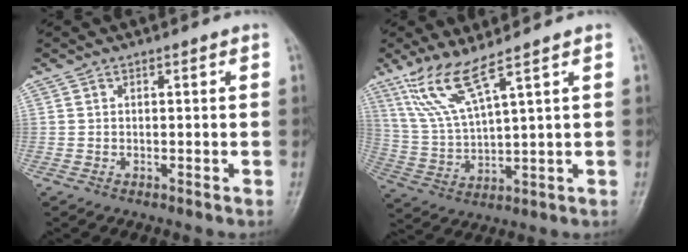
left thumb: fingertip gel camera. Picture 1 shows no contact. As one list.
[{"total": 8.7, "force": [6.0, 0.4, 6.3], "torque": [-0.136, -0.034, 0.139]}]